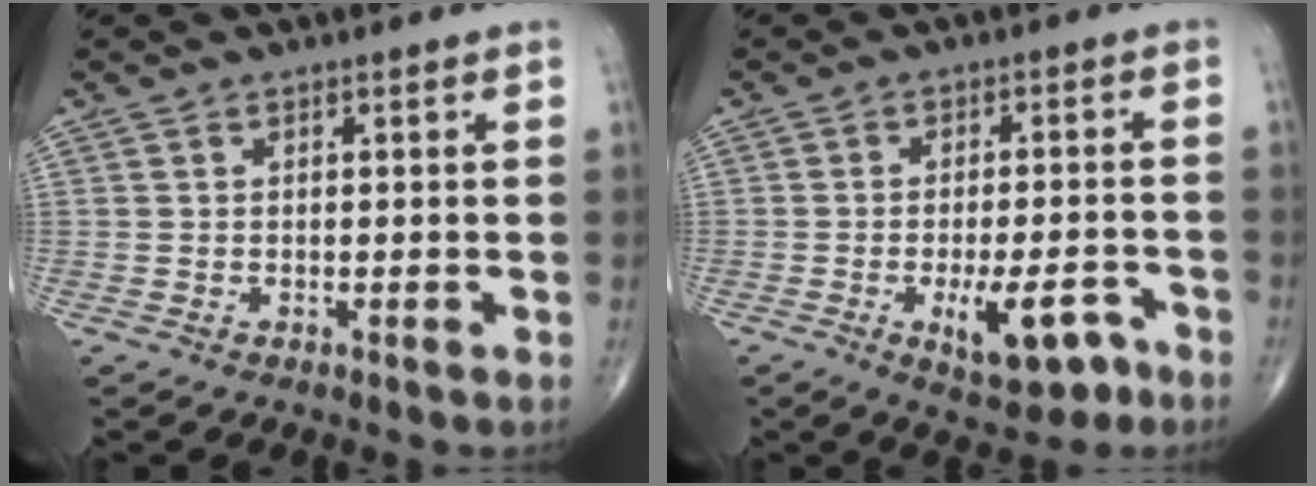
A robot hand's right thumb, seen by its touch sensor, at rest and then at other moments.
{"total": 9.4, "force": [-4.4, 3.8, 7.4], "torque": [-0.102, 0.018, -0.057]}